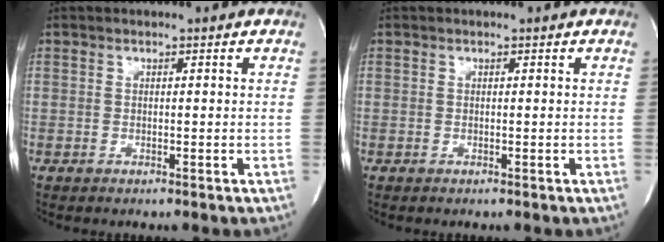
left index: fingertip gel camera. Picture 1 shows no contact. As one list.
[{"total": 0.0}]